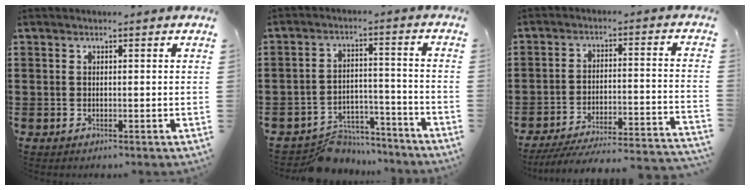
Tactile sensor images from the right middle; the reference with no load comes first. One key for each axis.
{"total": 6.6, "fx": -6.4, "fy": 1.4, "fz": 0.4, "tx": 0.001, "ty": 0.022, "tz": -0.126}
{"total": 5.7, "fx": -5.2, "fy": 0.1, "fz": 2.2, "tx": -0.048, "ty": -0.014, "tz": -0.107}